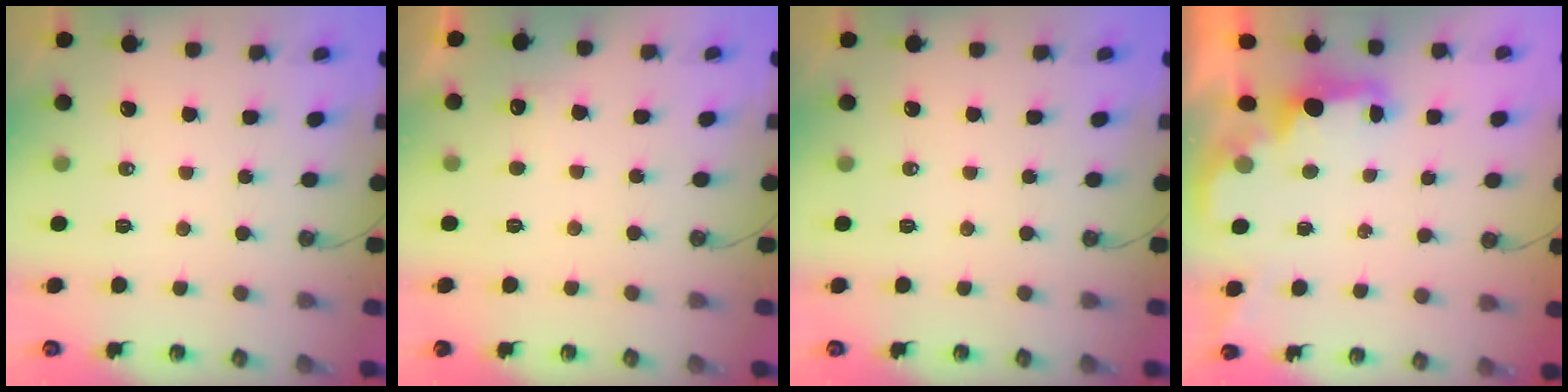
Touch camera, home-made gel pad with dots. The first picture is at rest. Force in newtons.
{"total": 3.2, "press": 3.0, "slide": 1.2}
{"total": 0.0}
{"total": 2.4, "press": 2.2, "slide": 0.8}